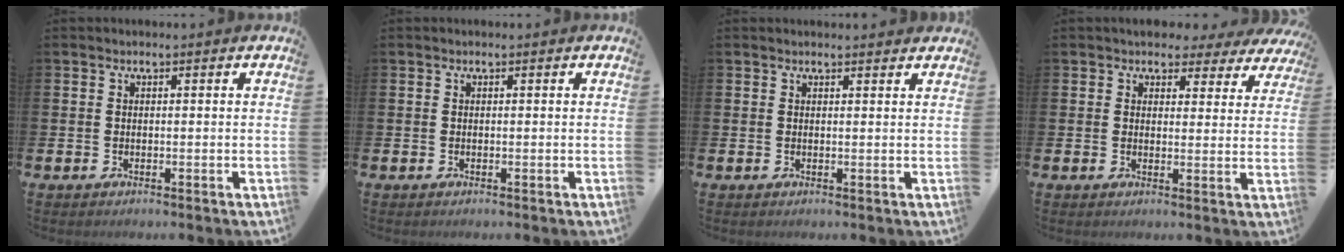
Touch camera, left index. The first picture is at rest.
{"total": 0.0}
{"total": 0.8, "force": [0.8, 0.0, 0.1], "torque": [0.007, -0.004, 0.014]}
{"total": 3.5, "force": [2.9, 1.8, 0.5], "torque": [-0.006, -0.020, 0.045]}